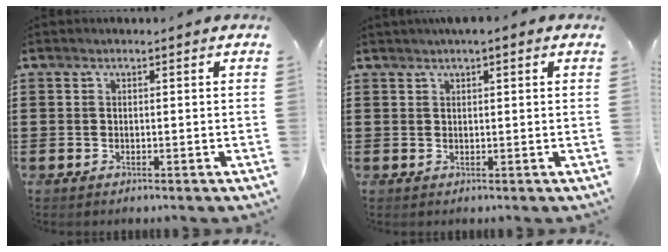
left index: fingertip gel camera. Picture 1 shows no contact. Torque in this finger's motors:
{"motor_torque": [2.14, 0.00, 0.23, -0.05]}